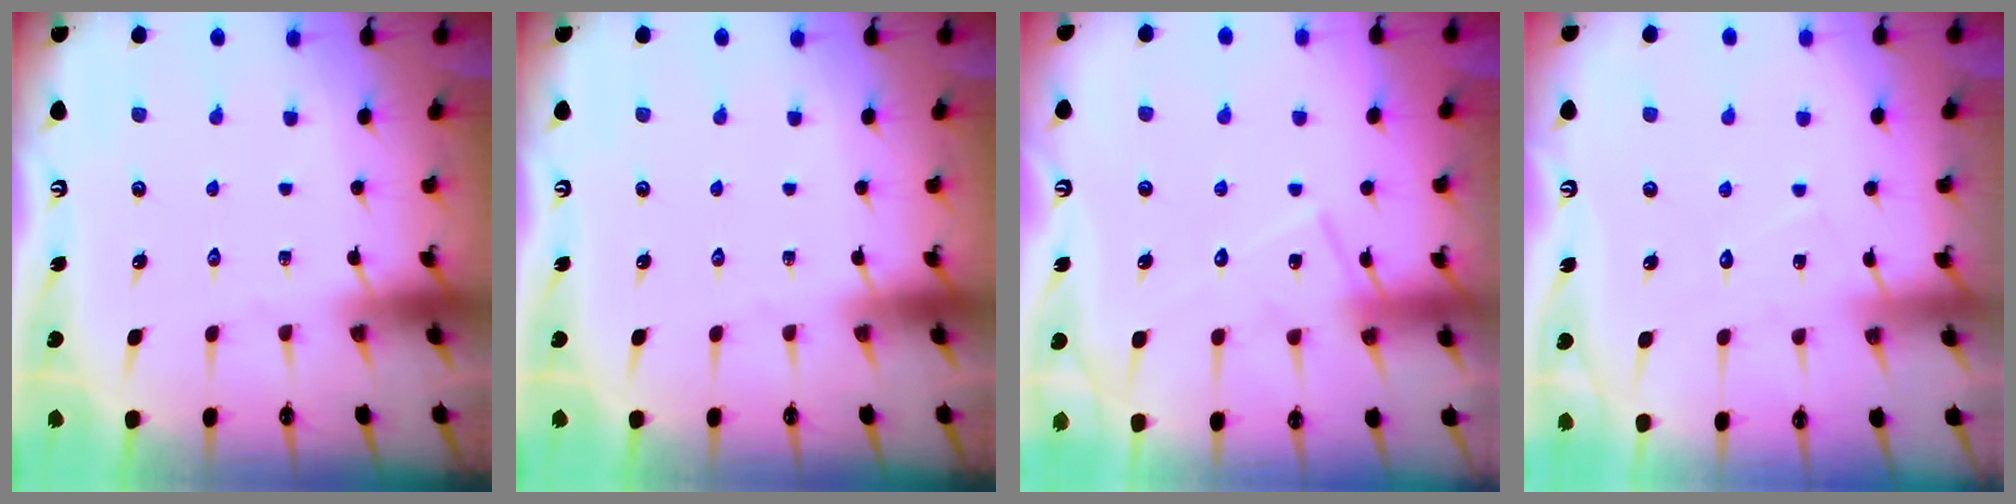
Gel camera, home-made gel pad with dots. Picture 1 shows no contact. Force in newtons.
{"total": 0.0}
{"total": 11.9, "press": 11.8, "slide": 0.9}
{"total": 6.8, "press": 6.8, "slide": 0.4}